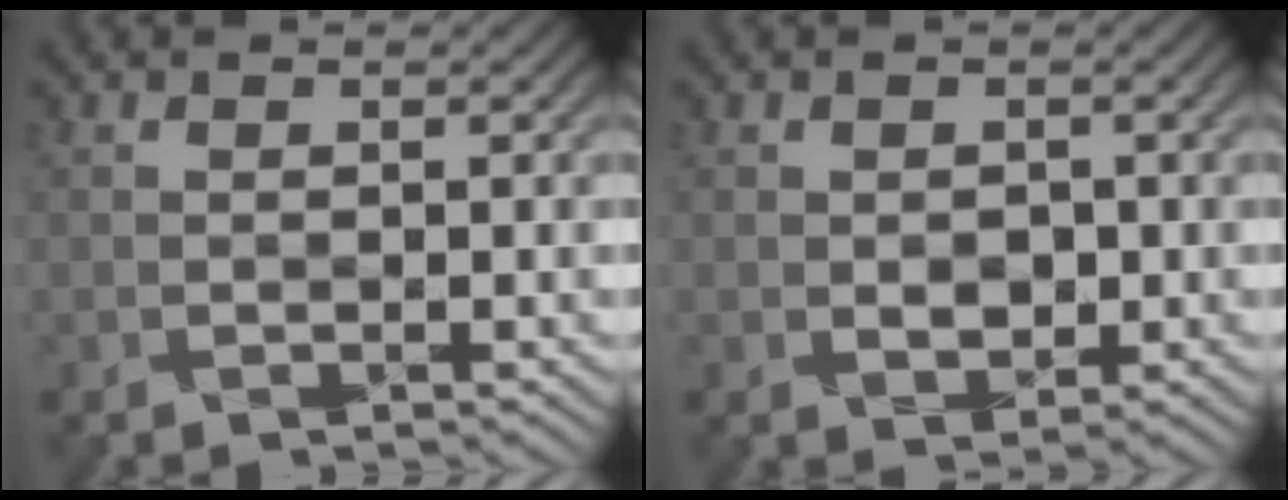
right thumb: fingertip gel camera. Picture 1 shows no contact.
{"total": 1.3, "force": [0.0, 1.2, 0.5], "torque": [-0.010, -0.006, 0.009]}